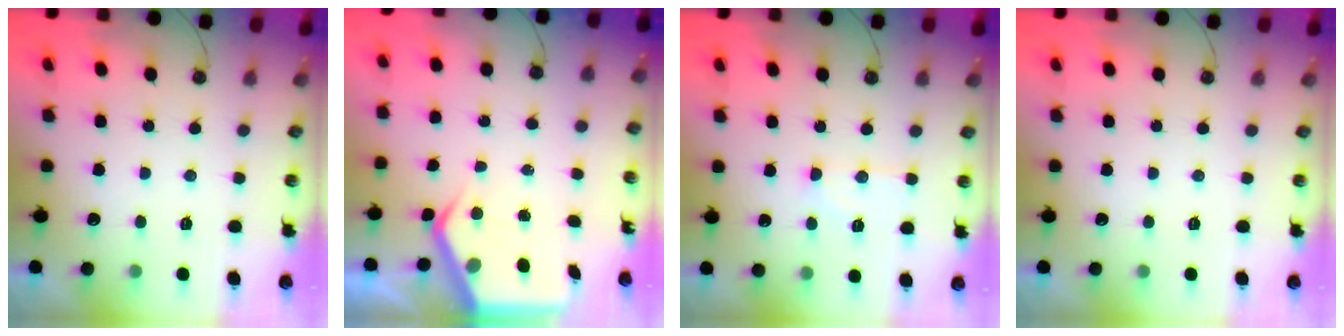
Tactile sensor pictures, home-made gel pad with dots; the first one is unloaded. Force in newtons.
{"total": 6.2, "press": 6.2, "slide": 0.5}
{"total": 9.0, "press": 9.0, "slide": 0.8}
{"total": 0.0}